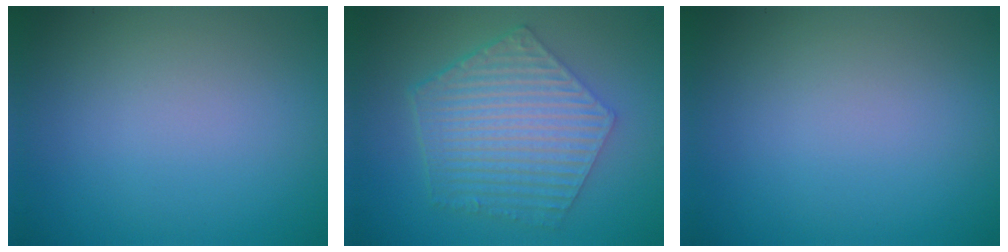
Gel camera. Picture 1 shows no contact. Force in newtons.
{"total": 6.6, "press": 4.7, "slide": 4.6}
{"total": 0.0}